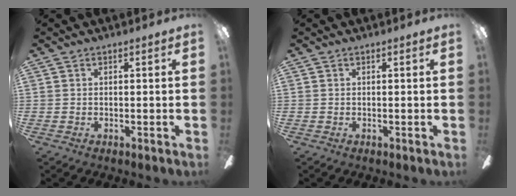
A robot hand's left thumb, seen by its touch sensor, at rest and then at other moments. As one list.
[{"total": 0.0}]